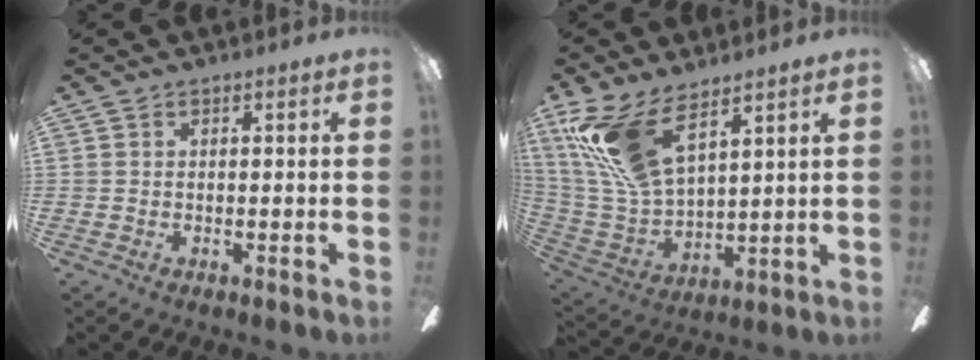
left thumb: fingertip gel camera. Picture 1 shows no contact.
{"total": 17.7, "force": [10.5, 7.5, 12.2], "torque": [-0.280, -0.039, 0.189]}